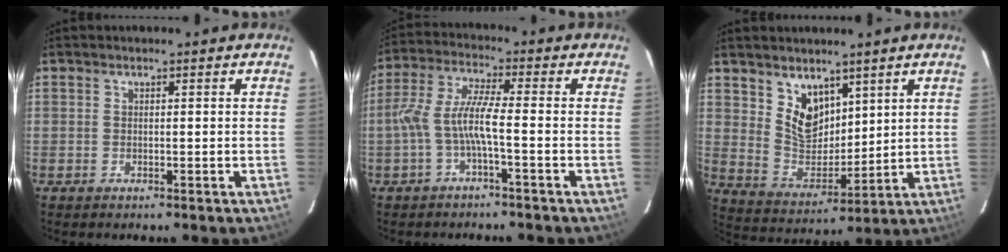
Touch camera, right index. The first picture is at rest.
{"total": 6.5, "force": [-2.4, 0.4, 6.1], "torque": [-0.141, 0.010, -0.044]}
{"total": 9.1, "force": [5.6, 5.8, 4.4], "torque": [-0.073, -0.001, 0.122]}